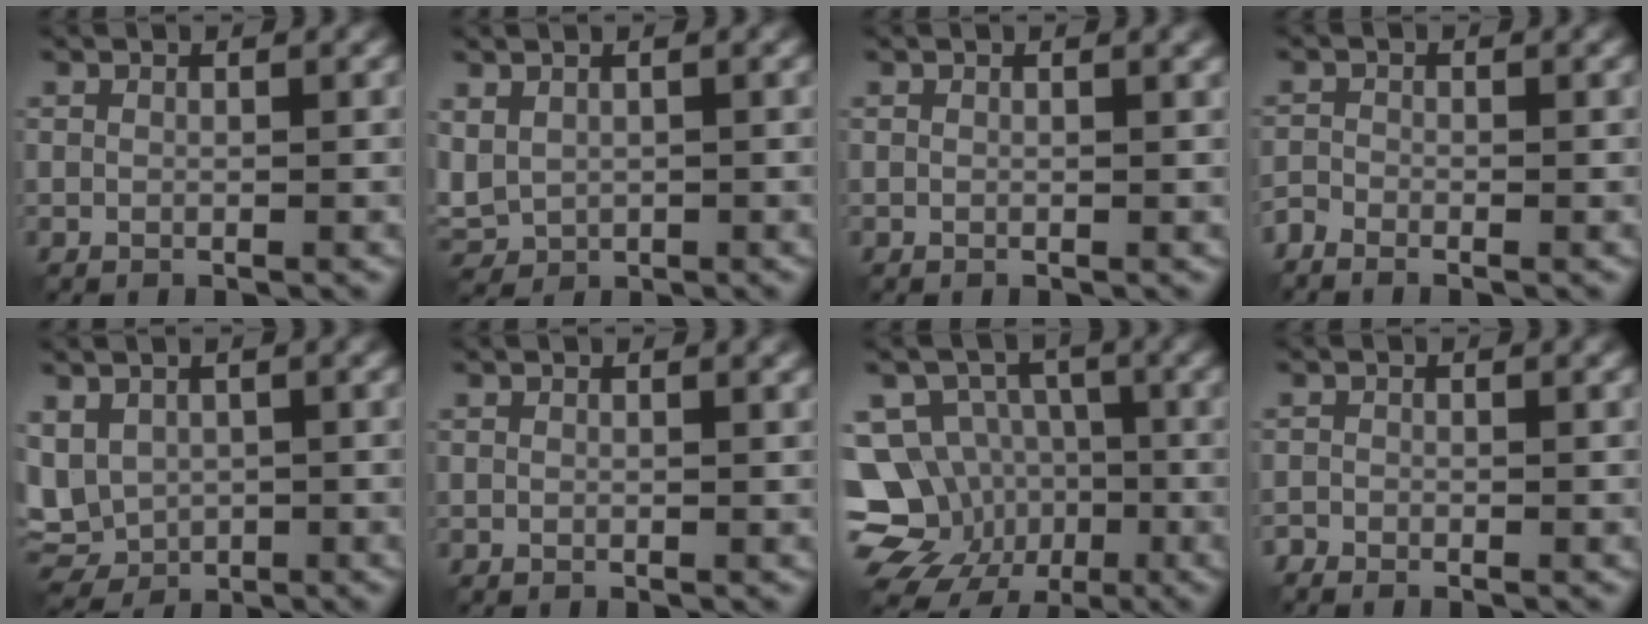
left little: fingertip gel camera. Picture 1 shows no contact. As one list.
[{"total": 2.6, "force": [0.5, 2.1, 1.5], "torque": [-0.040, -0.007, 0.012]}, {"total": 0.7, "force": [0.4, 0.2, 0.6], "torque": [-0.004, 0.006, 0.004]}, {"total": 1.4, "force": [-1.4, 0.4, 0.3], "torque": [-0.009, -0.005, -0.038]}, {"total": 4.6, "force": [0.3, 3.7, 2.8], "torque": [-0.073, -0.007, 0.010]}, {"total": 0.5, "force": [0.3, 0.1, 0.4], "torque": [-0.003, 0.004, 0.003]}, {"total": 13.4, "force": [-4.8, 11.8, 4.1], "torque": [-0.097, -0.015, -0.094]}, {"total": 0.8, "force": [-0.8, 0.2, 0.0], "torque": [0.002, -0.003, -0.020]}]